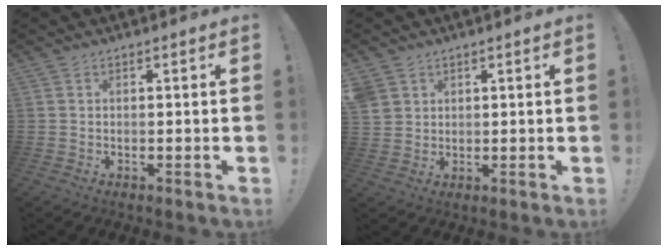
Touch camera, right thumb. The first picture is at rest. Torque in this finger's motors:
{"motor_torque": [0.34, 1.19, -0.11, 0.25, 0.08]}